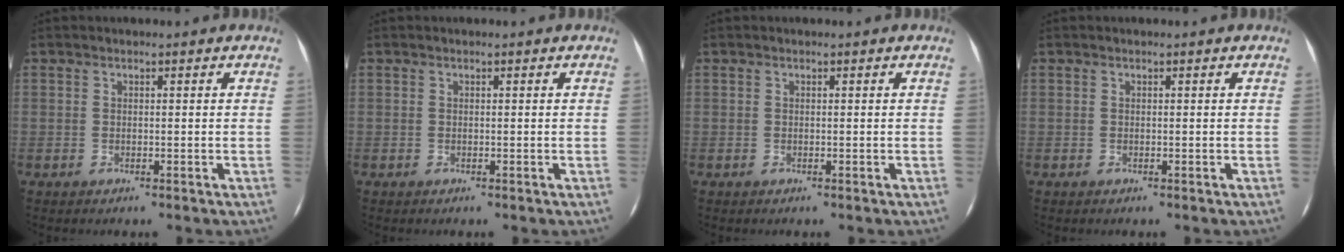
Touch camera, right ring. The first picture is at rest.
{"total": 0.0}
{"total": 0.0}
{"total": 0.0}